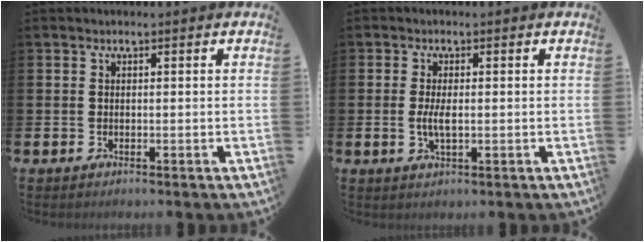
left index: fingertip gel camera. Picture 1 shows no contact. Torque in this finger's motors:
{"motor_torque": [0.88, -0.06, 0.12, 0.14]}